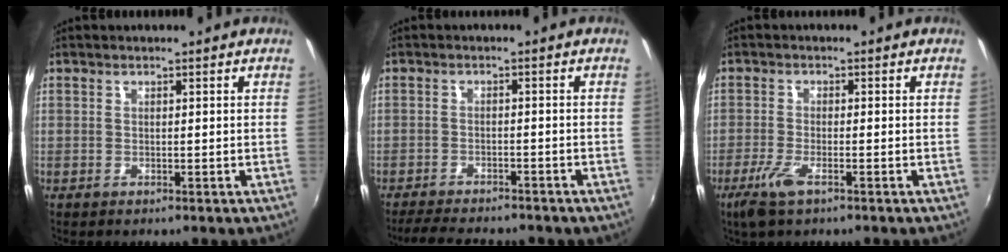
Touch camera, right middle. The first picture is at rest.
{"total": 10.3, "force": [-8.8, 2.7, 4.6], "torque": [-0.102, -0.017, -0.130]}
{"total": 4.9, "force": [-2.9, 1.2, 3.7], "torque": [-0.091, -0.013, -0.057]}